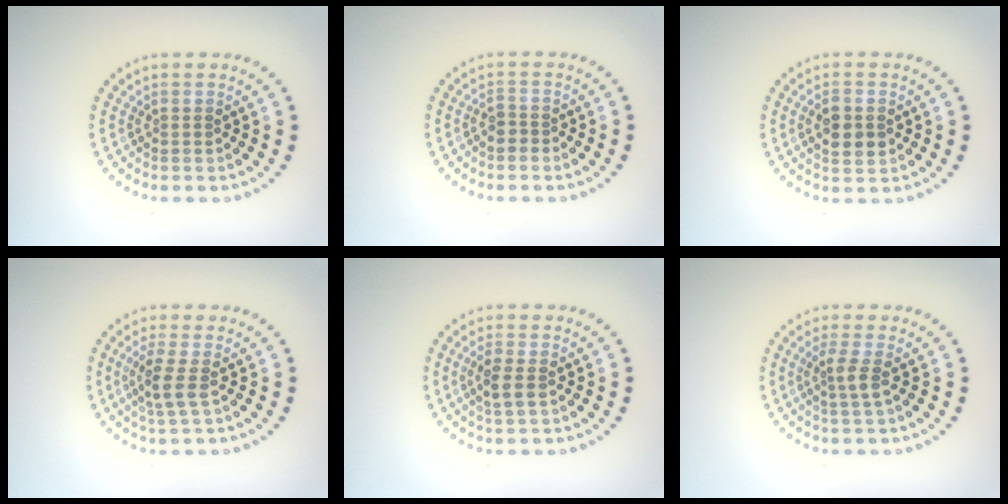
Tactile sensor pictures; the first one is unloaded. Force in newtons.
{"total": 1.1, "press": 0.9, "slide": 0.6}
{"total": 3.0, "press": 3.0, "slide": 0.2}
{"total": 2.4, "press": 2.0, "slide": 1.3}
{"total": 2.0, "press": 1.9, "slide": 0.7}
{"total": 1.9, "press": 1.4, "slide": 1.3}